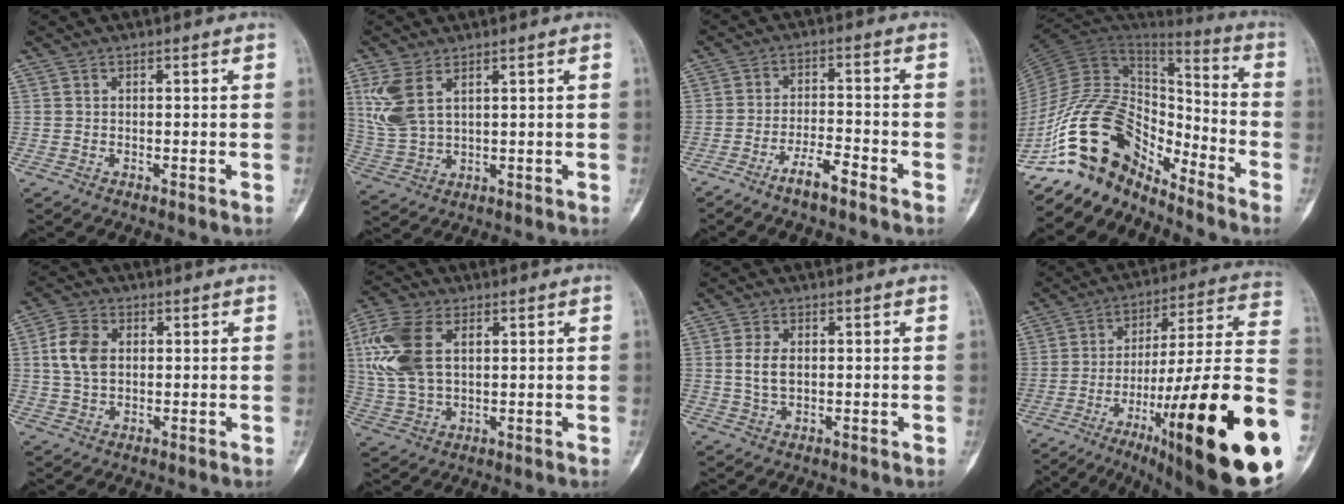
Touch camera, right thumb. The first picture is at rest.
{"total": 8.0, "force": [3.5, 4.3, 5.7], "torque": [-0.130, -0.002, 0.083]}
{"total": 5.5, "force": [-4.1, 0.7, 3.6], "torque": [-0.075, 0.027, -0.079]}
{"total": 19.1, "force": [-13.4, 8.7, 10.4], "torque": [-0.182, 0.102, -0.256]}
{"total": 6.8, "force": [1.0, 4.7, 4.7], "torque": [-0.094, 0.007, 0.018]}
{"total": 13.7, "force": [3.5, 8.2, 10.4], "torque": [-0.231, 0.009, 0.070]}
{"total": 4.2, "force": [0.4, 2.6, 3.3], "torque": [-0.068, 0.002, 0.009]}
{"total": 34.4, "force": [-12.9, 6.0, 31.4], "torque": [-0.389, 0.052, -0.193]}